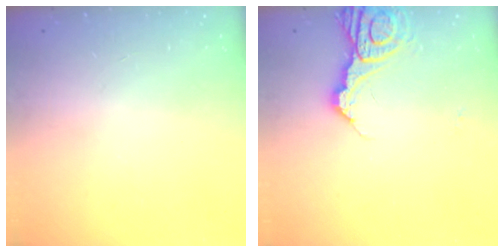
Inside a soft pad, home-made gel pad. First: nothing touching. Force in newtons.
{"total": 11.2, "press": 11.1, "slide": 1.2}